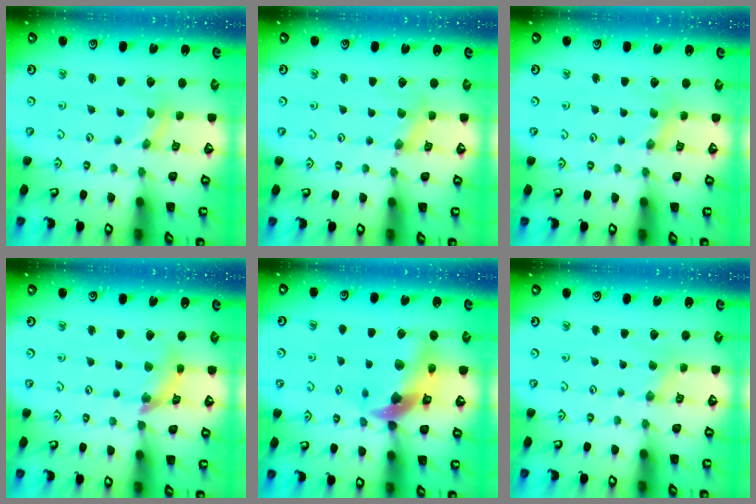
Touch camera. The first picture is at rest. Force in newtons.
{"total": 1.7, "press": 1.7, "slide": 0.2}
{"total": 0.0}
{"total": 8.2, "press": 8.1, "slide": 0.9}
{"total": 13.7, "press": 13.6, "slide": 2.1}
{"total": 0.0}